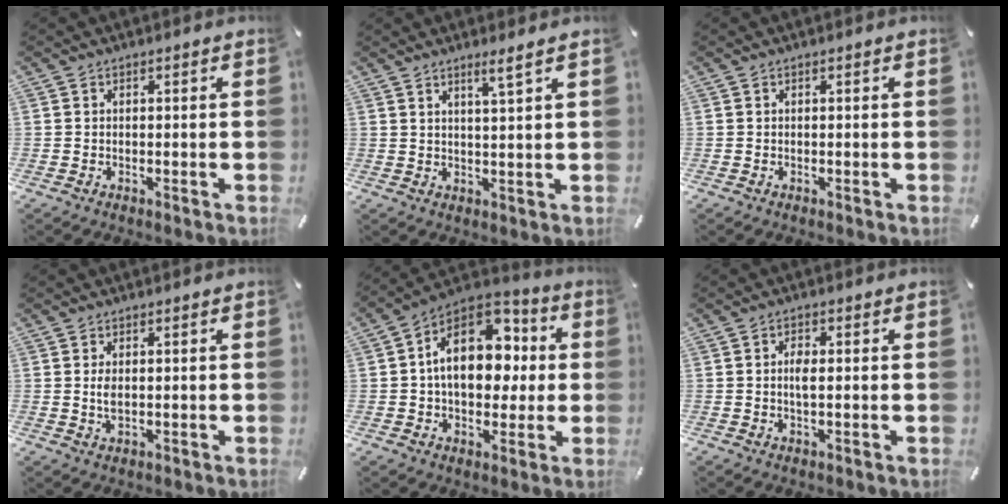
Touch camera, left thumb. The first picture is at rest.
{"total": 3.8, "force": [2.7, -0.5, 2.5], "torque": [-0.055, -0.008, 0.046]}
{"total": 0.0}
{"total": 2.3, "force": [0.3, 1.1, 2.0], "torque": [-0.052, -0.001, 0.002]}
{"total": 17.7, "force": [2.6, 12.3, 12.5], "torque": [-0.198, -0.005, 0.046]}
{"total": 2.9, "force": [0.1, 1.1, 2.7], "torque": [-0.054, 0.002, 0.000]}